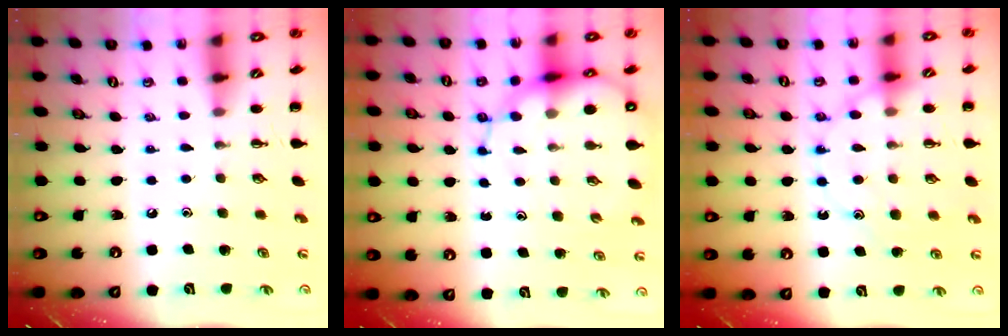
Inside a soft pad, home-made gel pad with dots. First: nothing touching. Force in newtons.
{"total": 13.5, "press": 13.0, "slide": 3.4}
{"total": 13.8, "press": 13.7, "slide": 1.8}